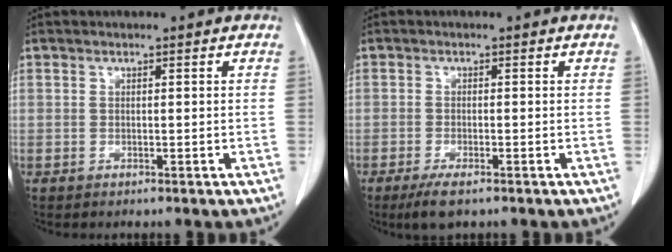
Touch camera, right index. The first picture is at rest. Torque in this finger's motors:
{"motor_torque": [0.31, -0.30, 0.03, 0.05]}